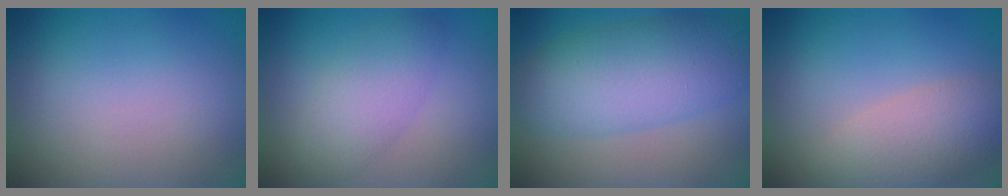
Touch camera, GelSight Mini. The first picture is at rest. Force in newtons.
{"total": 3.8, "press": 3.8, "slide": 0.3}
{"total": 7.4, "press": 7.4, "slide": 0.2}
{"total": 4.6, "press": 4.6, "slide": 0.3}